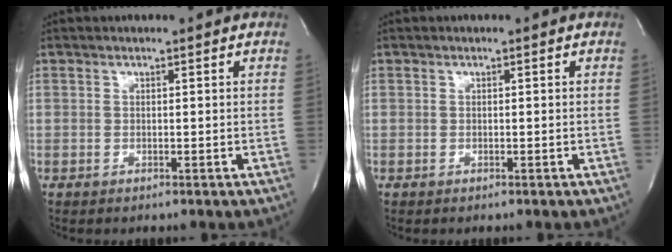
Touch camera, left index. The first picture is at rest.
{"total": 0.0}